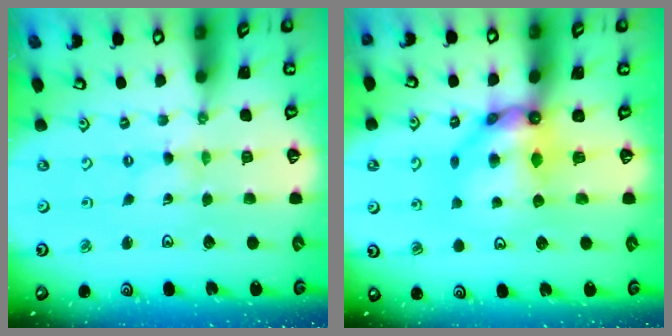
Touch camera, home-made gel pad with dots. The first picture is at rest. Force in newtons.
{"total": 9.8, "press": 9.7, "slide": 0.7}